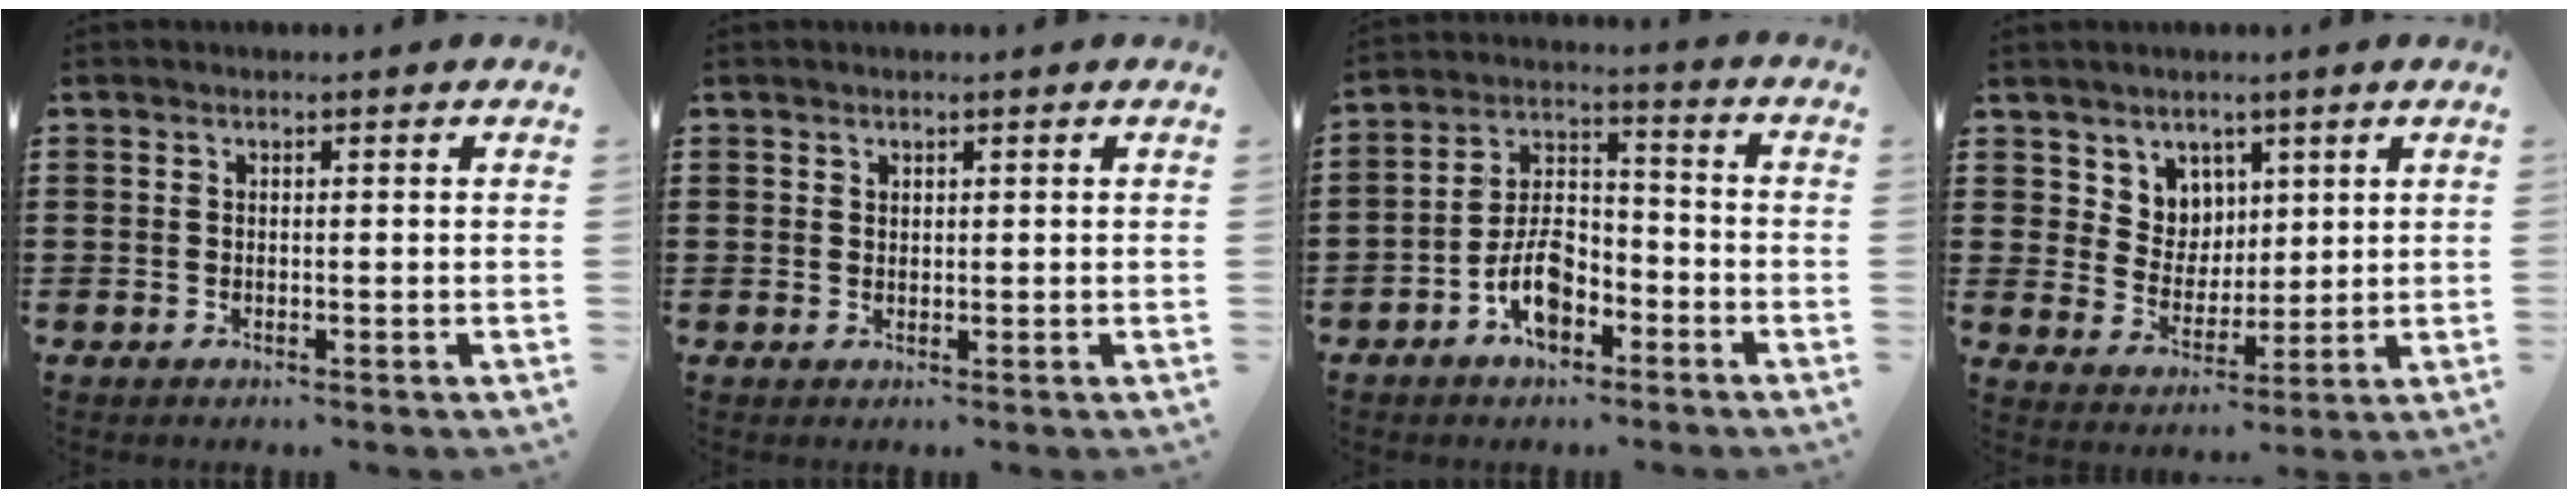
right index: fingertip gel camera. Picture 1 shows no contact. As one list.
[{"total": 0.8, "force": [0.6, 0.5, 0.1], "torque": [-0.003, 0.001, 0.012]}, {"total": 7.6, "force": [-4.0, 4.1, 5.1], "torque": [-0.109, 0.012, -0.076]}, {"total": 5.9, "force": [3.8, 4.6, -0.1], "torque": [-0.031, -0.004, 0.072]}]